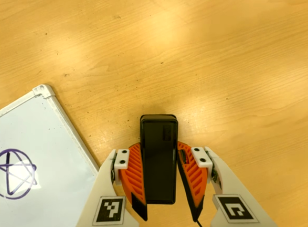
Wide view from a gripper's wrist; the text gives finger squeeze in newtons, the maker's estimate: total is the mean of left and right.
{"total": 8.9, "left": 7.1, "right": 10.8}